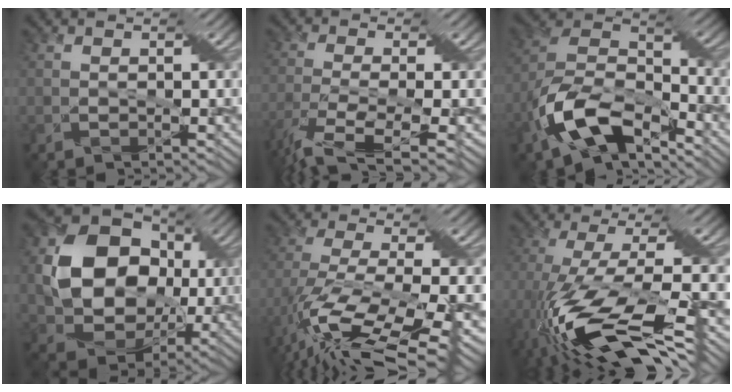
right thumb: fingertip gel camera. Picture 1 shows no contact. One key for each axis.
{"total": 9.1, "fx": -5.5, "fy": 1.8, "fz": 7.1, "tx": -0.166, "ty": -0.020, "tz": -0.102}
{"total": 12.5, "fx": -7.1, "fy": 5.8, "fz": 8.6, "tx": -0.193, "ty": -0.009, "tz": -0.147}
{"total": 15.0, "fx": 1.8, "fy": 11.6, "fz": 9.3, "tx": -0.192, "ty": -0.027, "tz": 0.045}
{"total": 14.0, "fx": -7.4, "fy": 3.7, "fz": 11.3, "tx": -0.270, "ty": -0.016, "tz": -0.127}
{"total": 16.6, "fx": -7.2, "fy": 4.2, "fz": 14.3, "tx": -0.320, "ty": -0.013, "tz": -0.128}